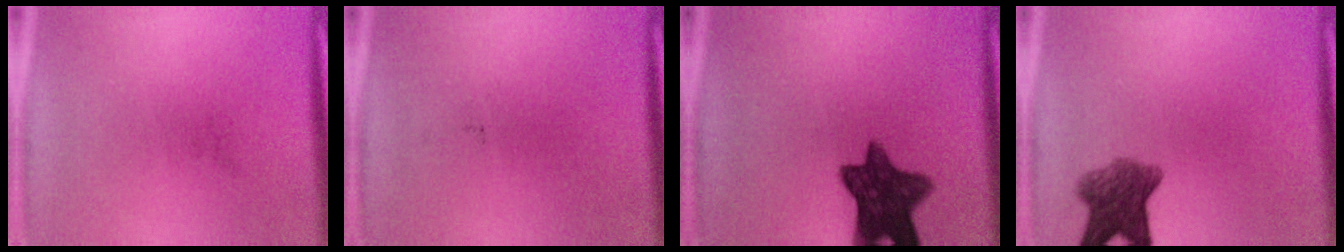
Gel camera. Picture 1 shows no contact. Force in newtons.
{"total": 0.0}
{"total": 11.0}
{"total": 6.7}